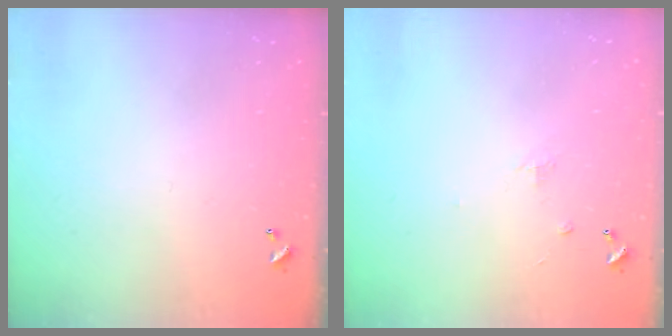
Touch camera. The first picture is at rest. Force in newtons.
{"total": 1.2, "press": 1.1, "slide": 0.6}